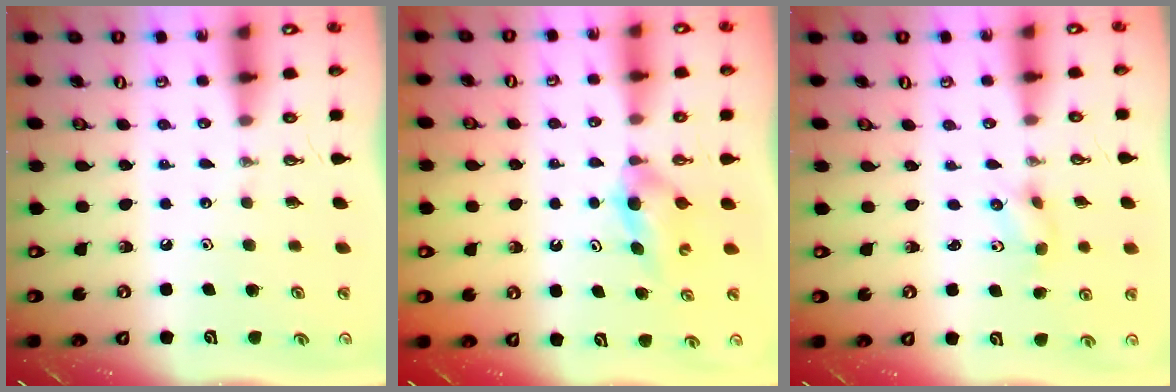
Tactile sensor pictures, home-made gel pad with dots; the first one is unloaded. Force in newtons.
{"total": 4.5, "press": 4.4, "slide": 1.1}
{"total": 2.5, "press": 2.2, "slide": 1.2}